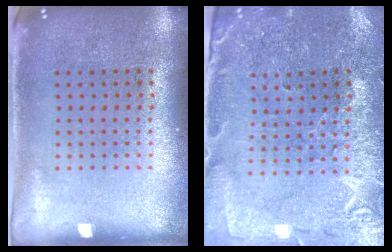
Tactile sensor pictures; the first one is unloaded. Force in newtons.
{"total": 1.0, "press": 1.0, "slide": 0.2}